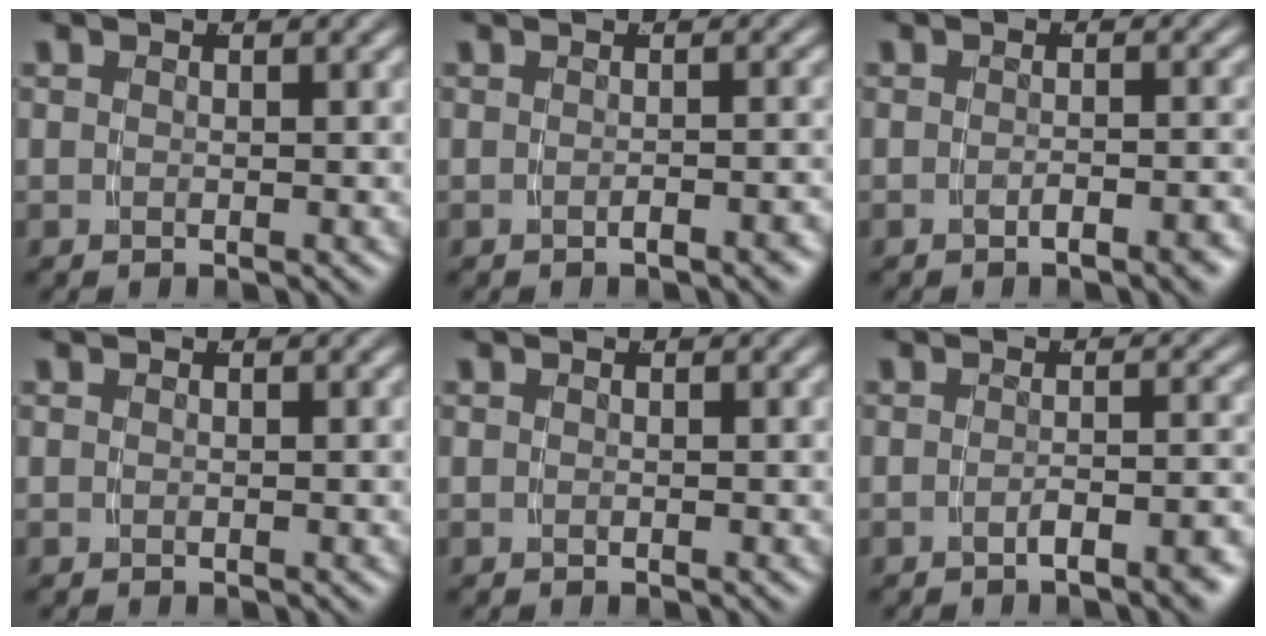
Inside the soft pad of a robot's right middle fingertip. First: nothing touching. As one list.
[{"total": 1.4, "force": [-1.1, -0.5, 0.6], "torque": [-0.006, 0.009, -0.020]}, {"total": 1.7, "force": [-1.4, -0.4, 0.9], "torque": [-0.012, 0.006, -0.025]}, {"total": 0.0}, {"total": 0.0}, {"total": 2.8, "force": [-2.2, -0.2, 1.7], "torque": [-0.023, 0.004, -0.037]}]